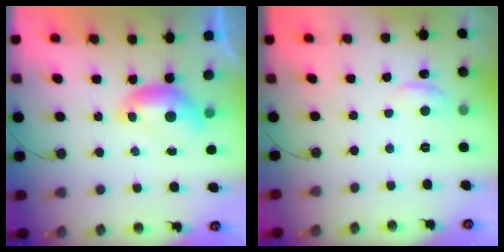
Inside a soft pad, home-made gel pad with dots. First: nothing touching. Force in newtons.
{"total": 1.1, "press": 0.8, "slide": 0.7}